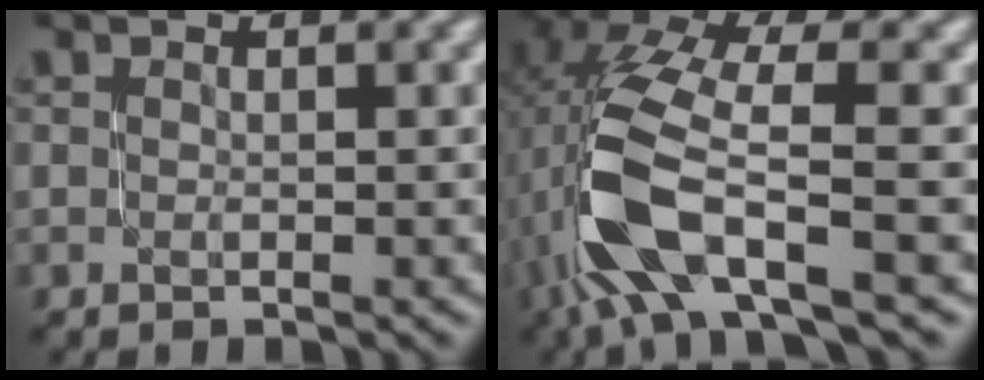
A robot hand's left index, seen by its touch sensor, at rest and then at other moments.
{"total": 9.1, "force": [-2.2, 3.0, 8.3], "torque": [-0.181, 0.007, -0.048]}